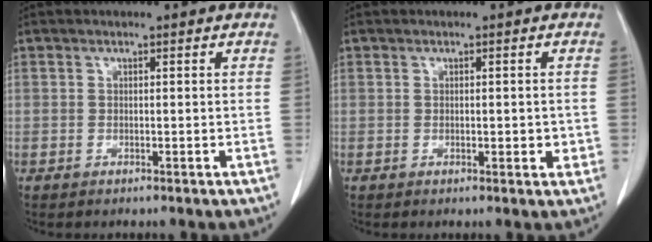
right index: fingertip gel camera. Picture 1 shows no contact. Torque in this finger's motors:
{"motor_torque": [-0.14, 0.23, 0.02, 0.00]}